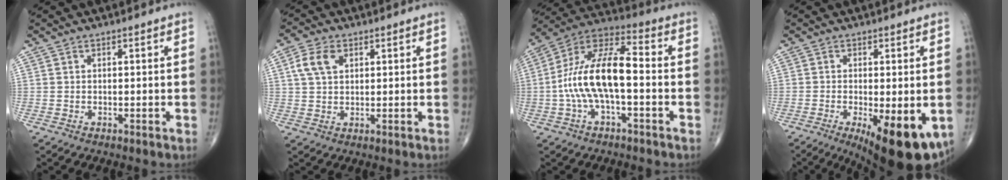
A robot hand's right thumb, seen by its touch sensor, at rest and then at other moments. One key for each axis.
{"total": 5.6, "fx": 2.0, "fy": 3.6, "fz": 3.8, "tx": -0.075, "ty": 0.005, "tz": 0.037}
{"total": 15.0, "fx": -2.0, "fy": 6.1, "fz": 13.6, "tx": -0.266, "ty": 0.050, "tz": -0.044}
{"total": 14.9, "fx": -5.8, "fy": 5.2, "fz": 12.7, "tx": -0.147, "ty": -0.017, "tz": -0.074}